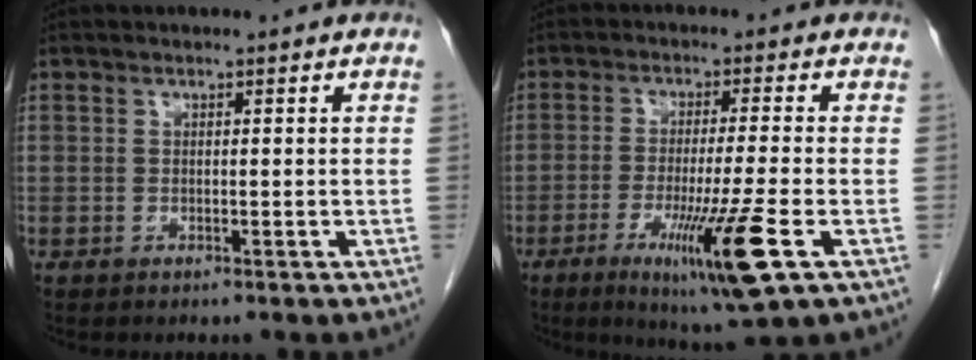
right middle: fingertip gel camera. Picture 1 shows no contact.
{"total": 11.2, "force": [-4.5, -0.8, 10.2], "torque": [-0.181, -0.039, -0.073]}